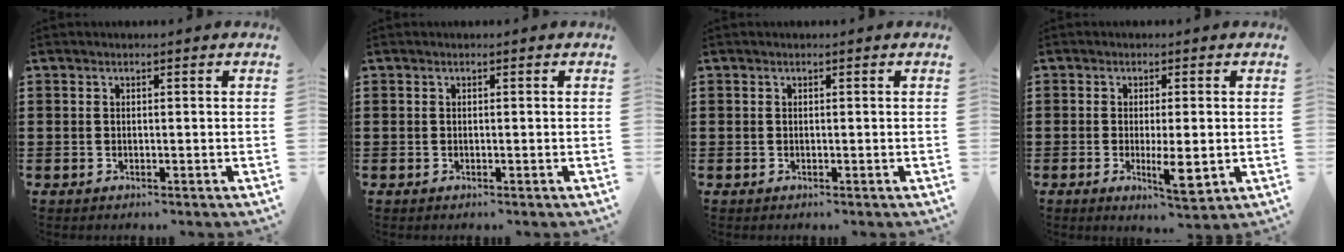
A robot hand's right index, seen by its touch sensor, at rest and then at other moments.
{"total": 0.0}
{"total": 0.0}
{"total": 5.5, "force": [-1.1, 1.3, 5.3], "torque": [-0.094, -0.011, -0.016]}